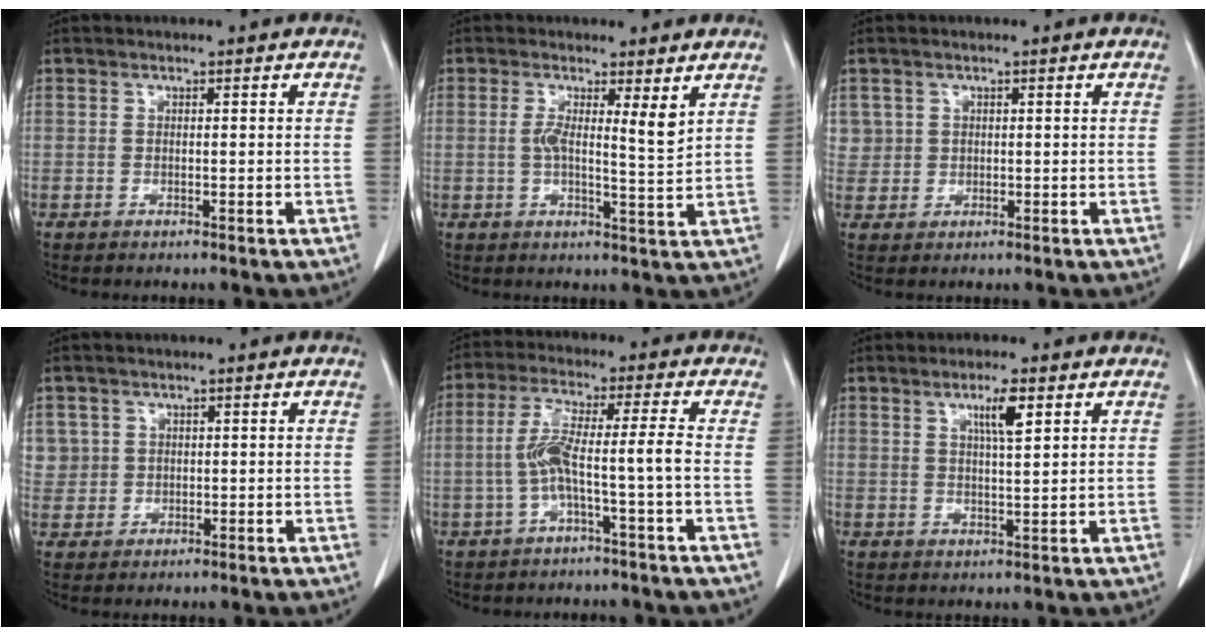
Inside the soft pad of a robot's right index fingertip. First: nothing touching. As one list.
[{"total": 4.6, "force": [1.9, 0.2, 4.2], "torque": [-0.070, -0.002, 0.032]}, {"total": 2.6, "force": [1.0, 2.4, -0.2], "torque": [0.025, 0.004, 0.016]}, {"total": 3.7, "force": [1.3, 3.4, -0.2], "torque": [0.024, 0.006, 0.028]}, {"total": 6.6, "force": [-1.6, -0.5, 6.3], "torque": [-0.130, 0.022, -0.024]}, {"total": 4.4, "force": [2.1, 0.3, 3.8], "torque": [-0.064, -0.002, 0.037]}]